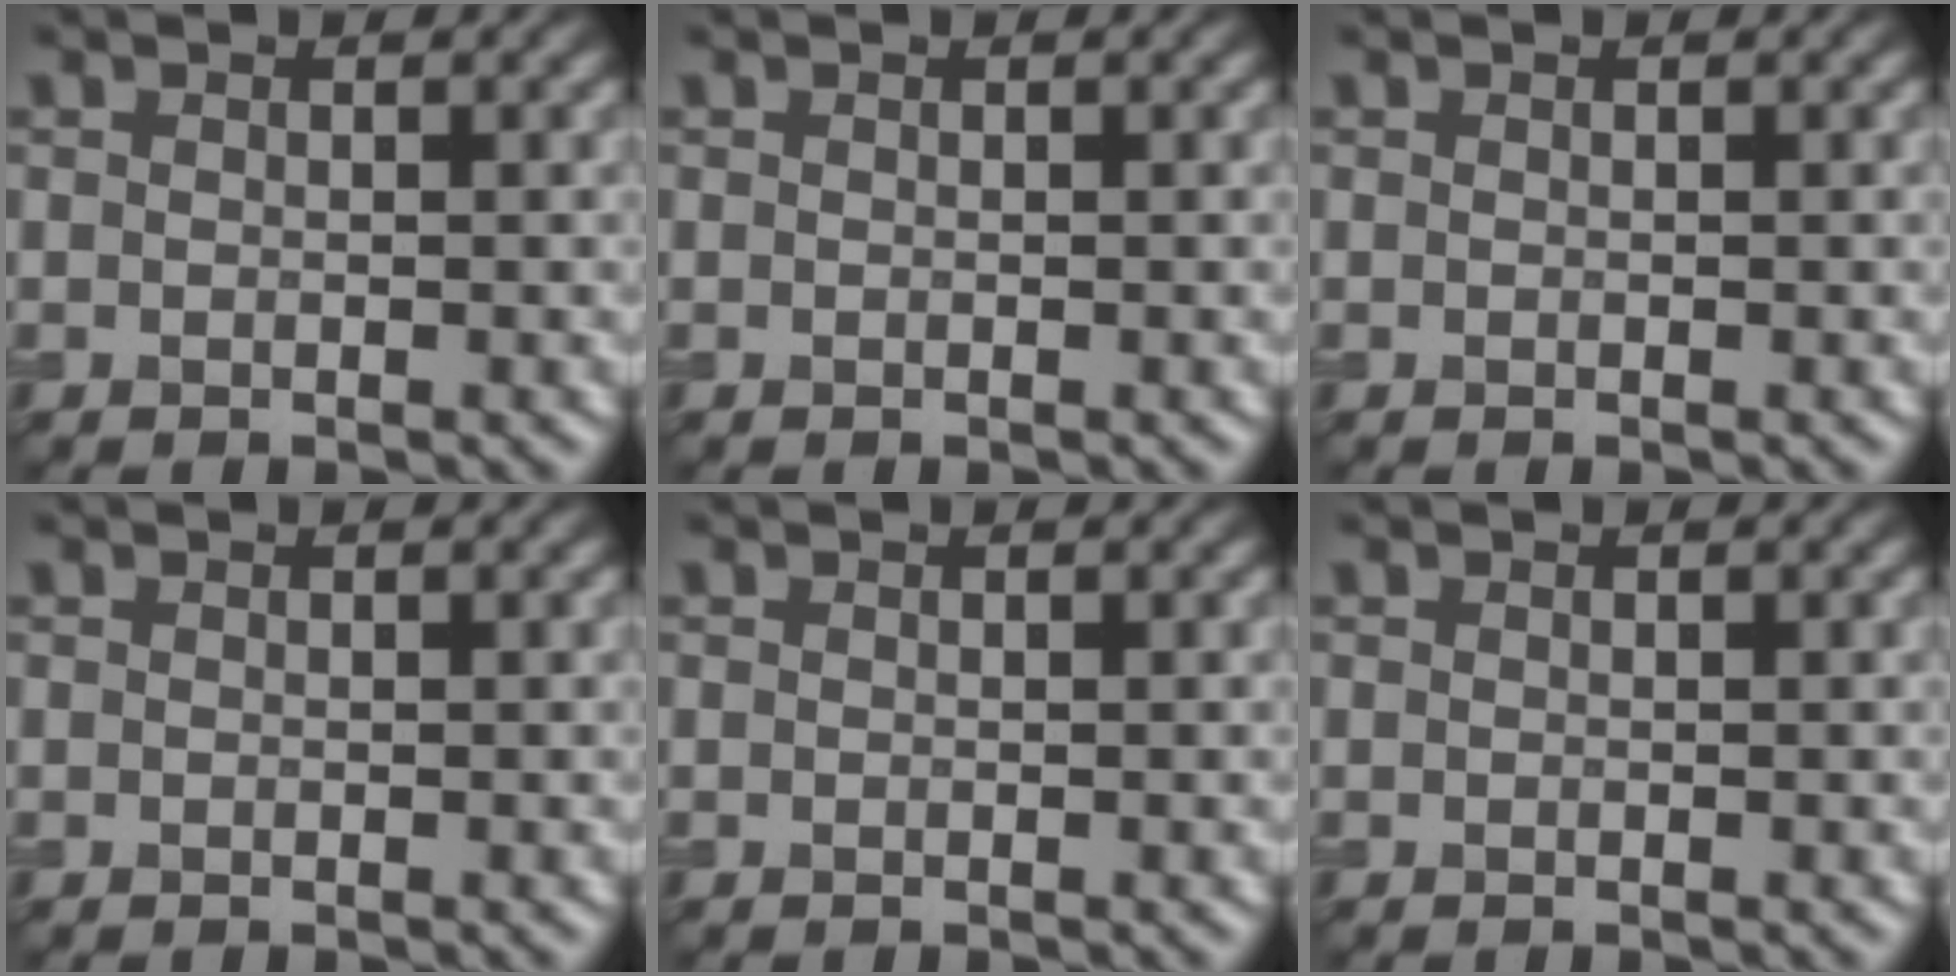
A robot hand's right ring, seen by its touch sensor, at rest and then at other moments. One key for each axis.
{"total": 0.0}
{"total": 0.0}
{"total": 0.0}
{"total": 0.0}
{"total": 0.0}